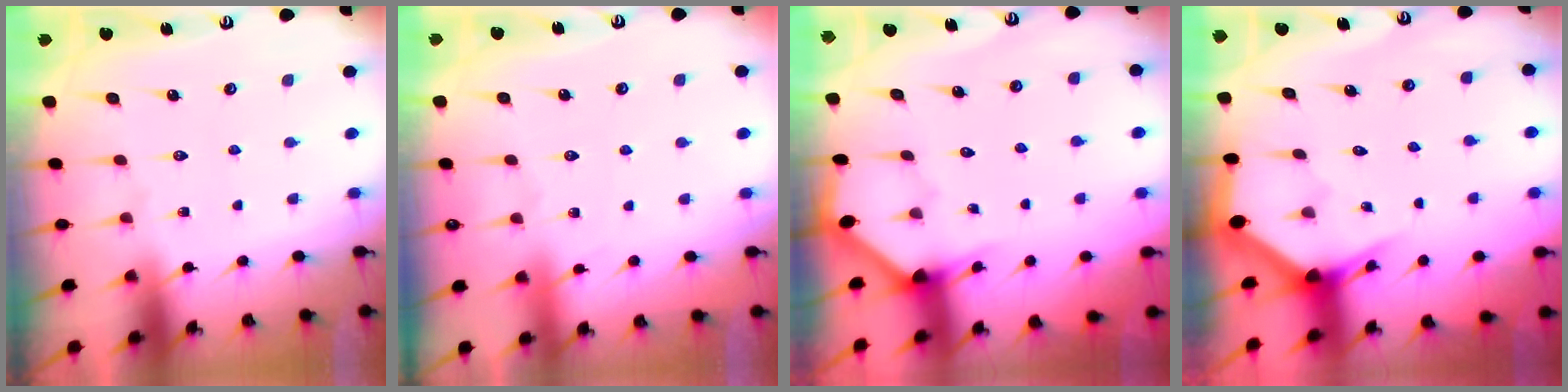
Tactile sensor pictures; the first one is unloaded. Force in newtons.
{"total": 2.1, "press": 2.1, "slide": 0.3}
{"total": 2.5, "press": 2.5, "slide": 0.2}
{"total": 2.9, "press": 2.9, "slide": 0.0}